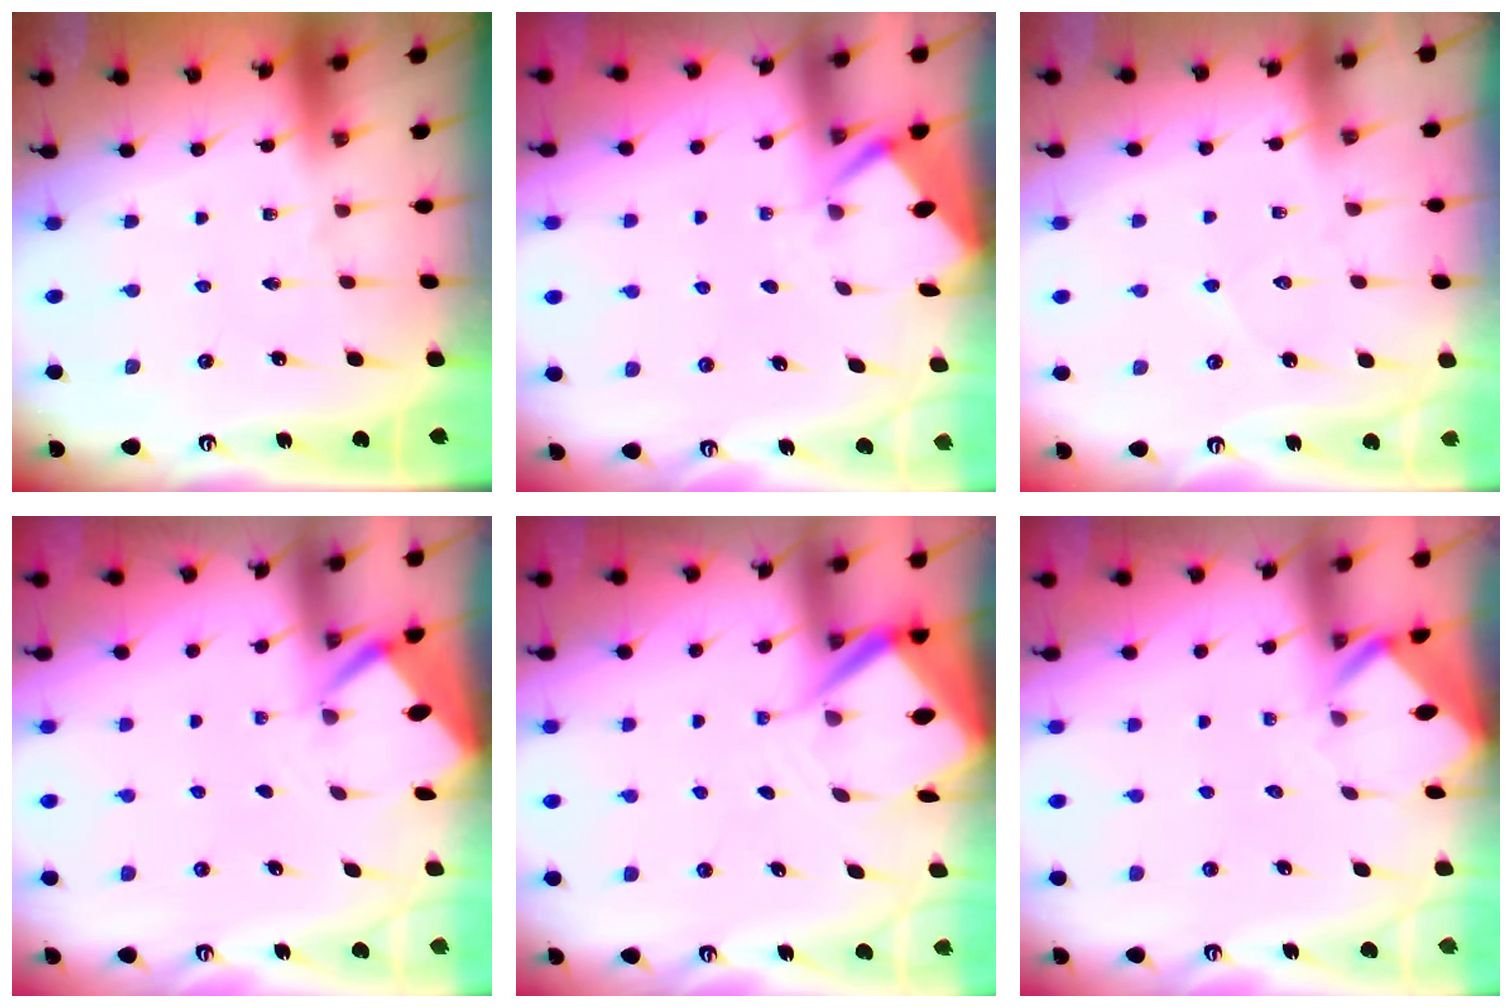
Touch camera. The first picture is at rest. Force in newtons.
{"total": 2.6, "press": 2.6, "slide": 0.4}
{"total": 3.9, "press": 3.9, "slide": 0.3}
{"total": 2.7, "press": 2.7, "slide": 0.3}
{"total": 7.4, "press": 7.4, "slide": 0.7}
{"total": 2.4, "press": 2.4, "slide": 0.1}